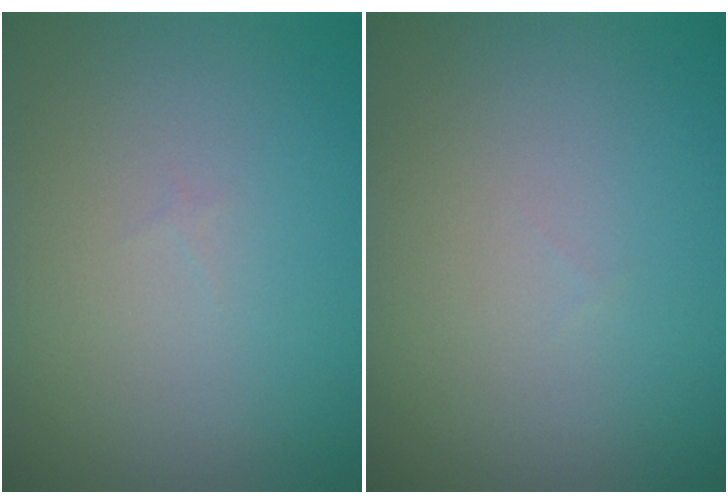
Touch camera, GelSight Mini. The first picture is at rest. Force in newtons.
{"total": 0.0}